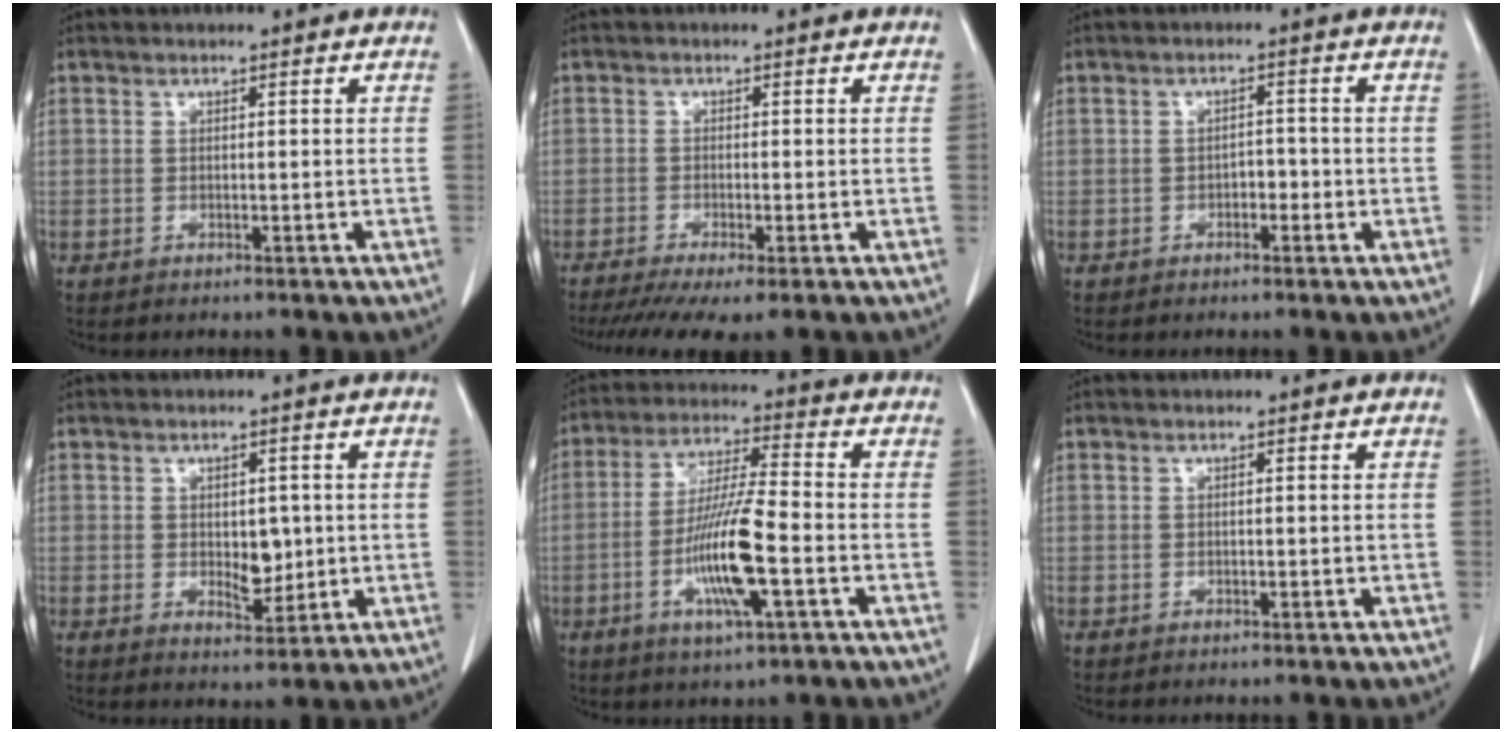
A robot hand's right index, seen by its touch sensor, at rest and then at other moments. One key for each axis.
{"total": 7.4, "fx": -5.4, "fy": 0.6, "fz": 5.1, "tx": -0.078, "ty": -0.014, "tz": -0.089}
{"total": 1.9, "fx": -0.8, "fy": 1.1, "fz": 1.4, "tx": -0.015, "ty": 0.006, "tz": -0.013}
{"total": 4.3, "fx": 0.0, "fy": 2.4, "fz": 3.6, "tx": -0.049, "ty": -0.004, "tz": 0.007}
{"total": 12.1, "fx": -3.7, "fy": 0.9, "fz": 11.5, "tx": -0.224, "ty": -0.010, "tz": -0.071}
{"total": 0.0}